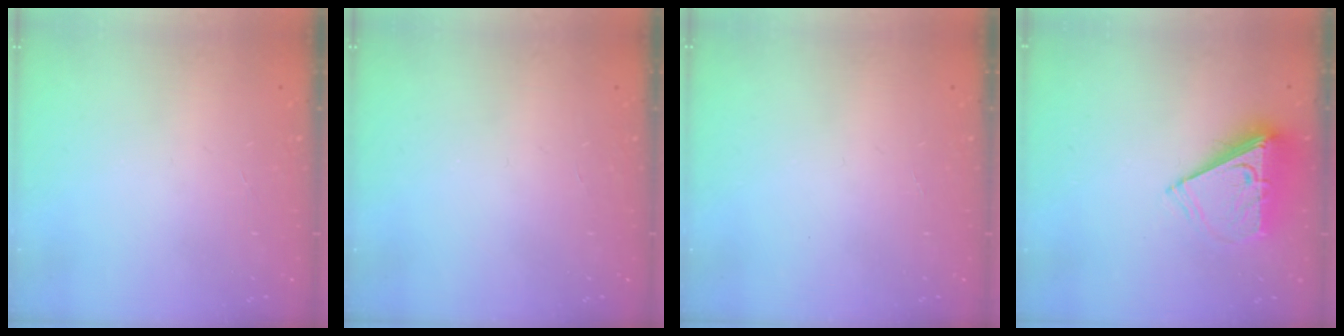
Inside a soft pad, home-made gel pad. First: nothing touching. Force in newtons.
{"total": 0.0}
{"total": 0.0}
{"total": 7.1, "press": 7.0, "slide": 1.0}